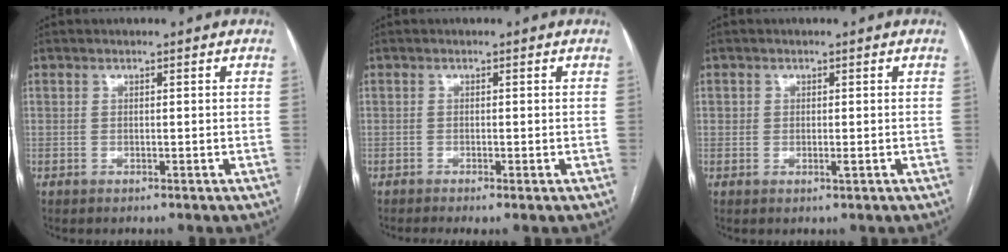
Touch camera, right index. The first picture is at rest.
{"total": 1.9, "force": [-1.1, 0.1, 1.5], "torque": [-0.027, -0.005, -0.020]}
{"total": 1.0, "force": [-0.1, 0.7, 0.8], "torque": [-0.007, 0.000, -0.003]}